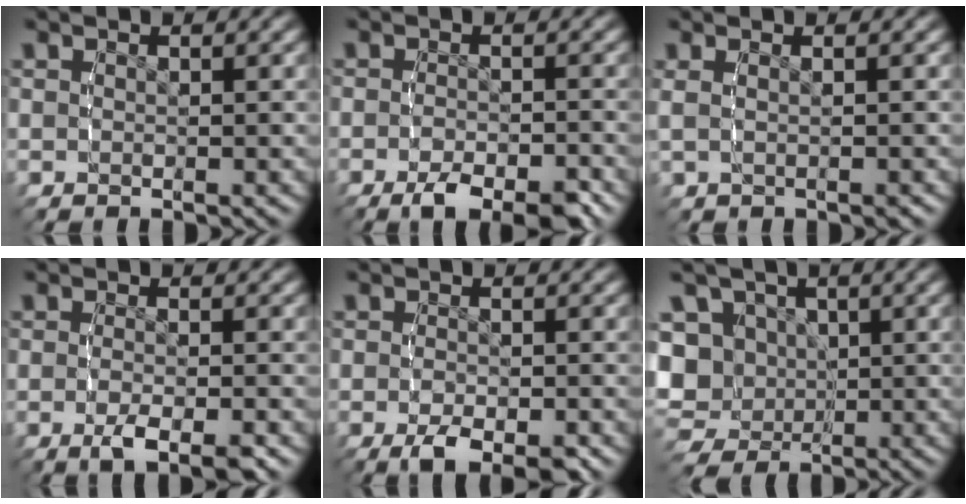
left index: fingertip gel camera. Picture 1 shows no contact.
{"total": 5.1, "force": [-3.2, 1.9, 3.4], "torque": [-0.063, -0.015, -0.051]}
{"total": 1.2, "force": [0.1, 0.5, 1.1], "torque": [-0.029, 0.003, 0.005]}
{"total": 3.9, "force": [-2.1, 1.1, 3.1], "torque": [-0.061, -0.013, -0.031]}
{"total": 4.7, "force": [-2.6, 1.9, 3.4], "torque": [-0.067, -0.020, -0.035]}
{"total": 11.6, "force": [-0.8, 10.7, 4.5], "torque": [-0.139, -0.042, -0.010]}